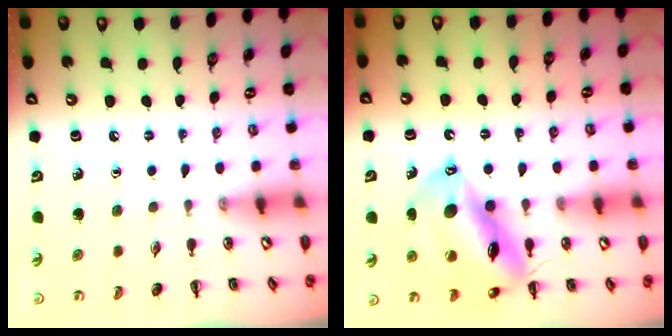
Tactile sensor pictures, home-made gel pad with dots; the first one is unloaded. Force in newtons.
{"total": 17.7, "press": 17.4, "slide": 3.2}